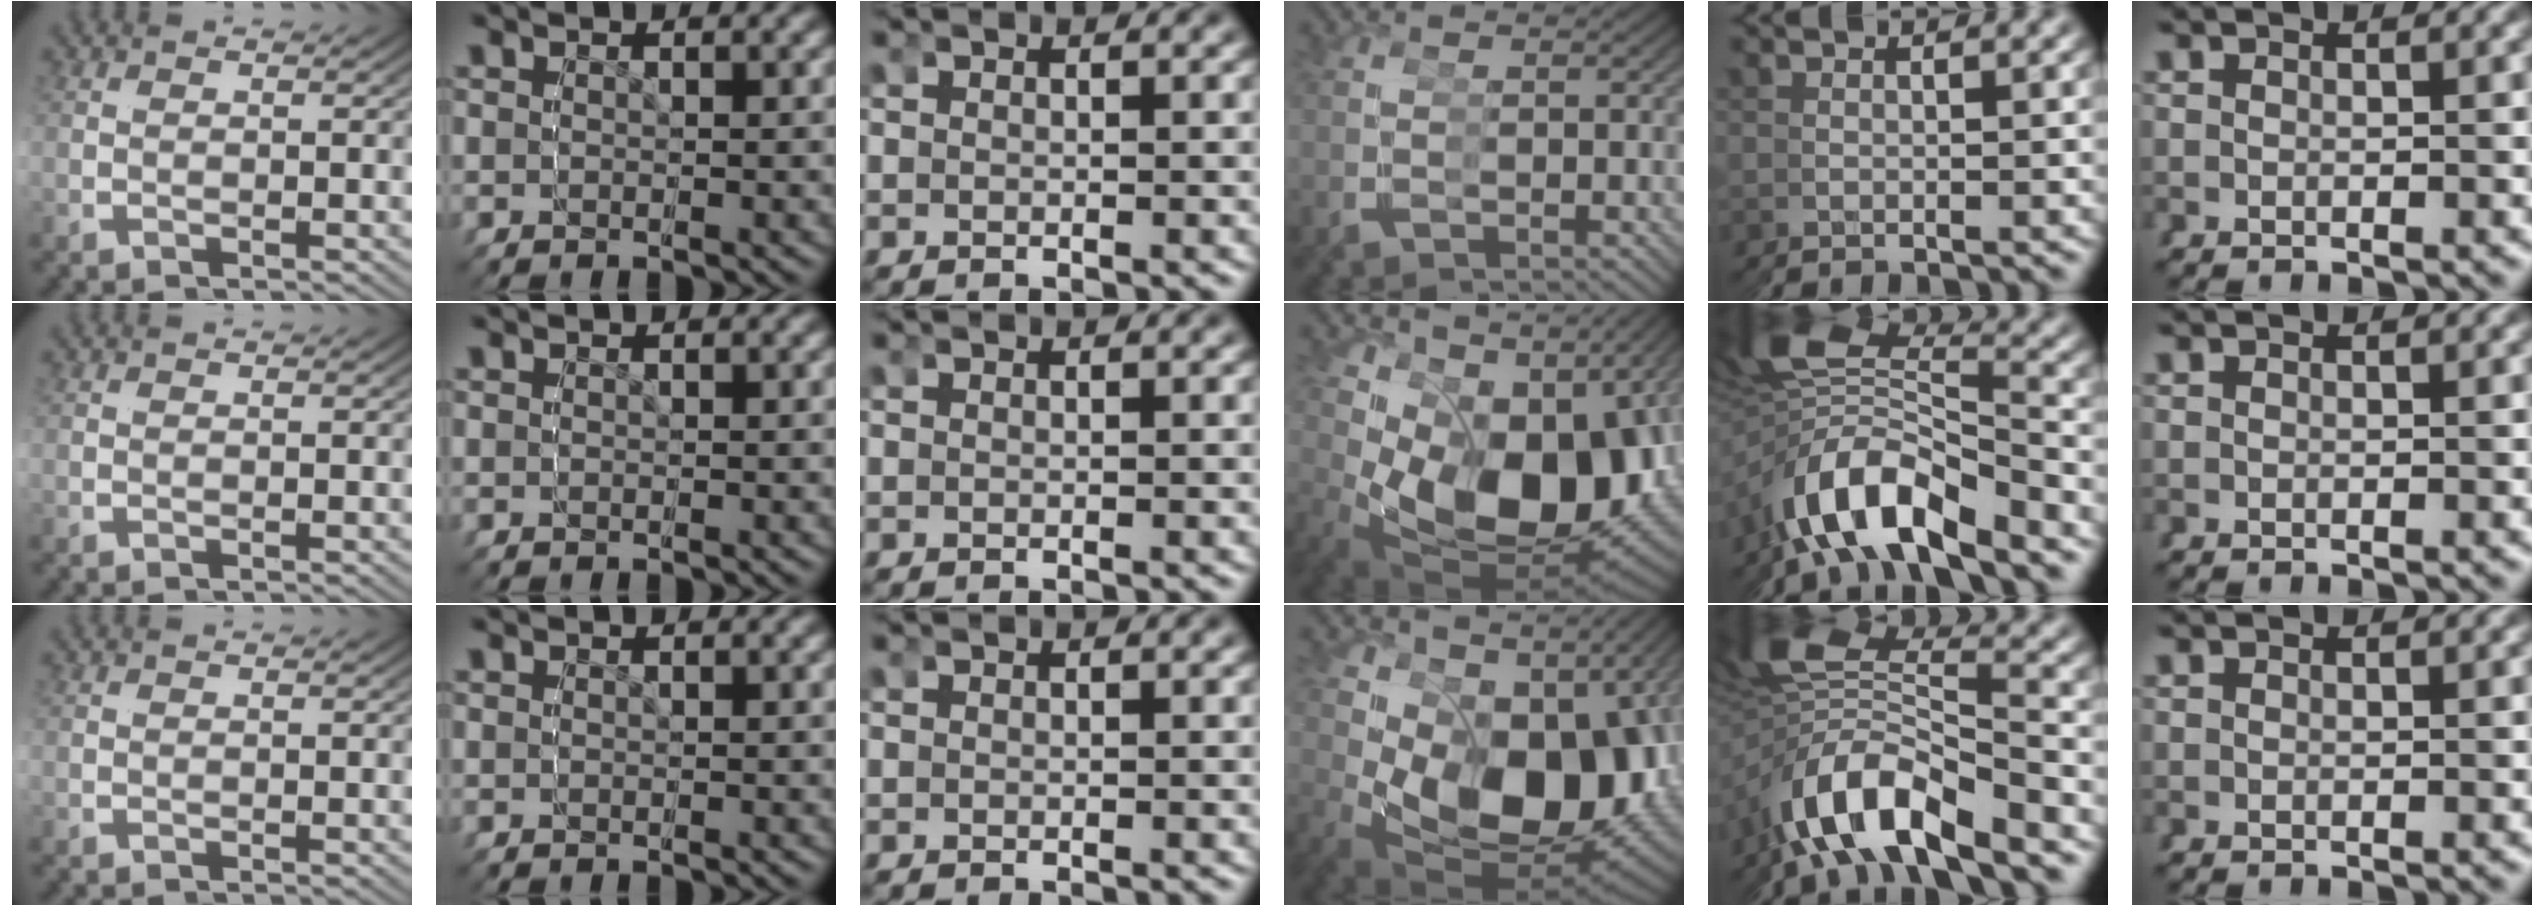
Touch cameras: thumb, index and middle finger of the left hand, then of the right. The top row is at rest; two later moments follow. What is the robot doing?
{"motion": "grasp_and_lifting", "object": "glasses"}